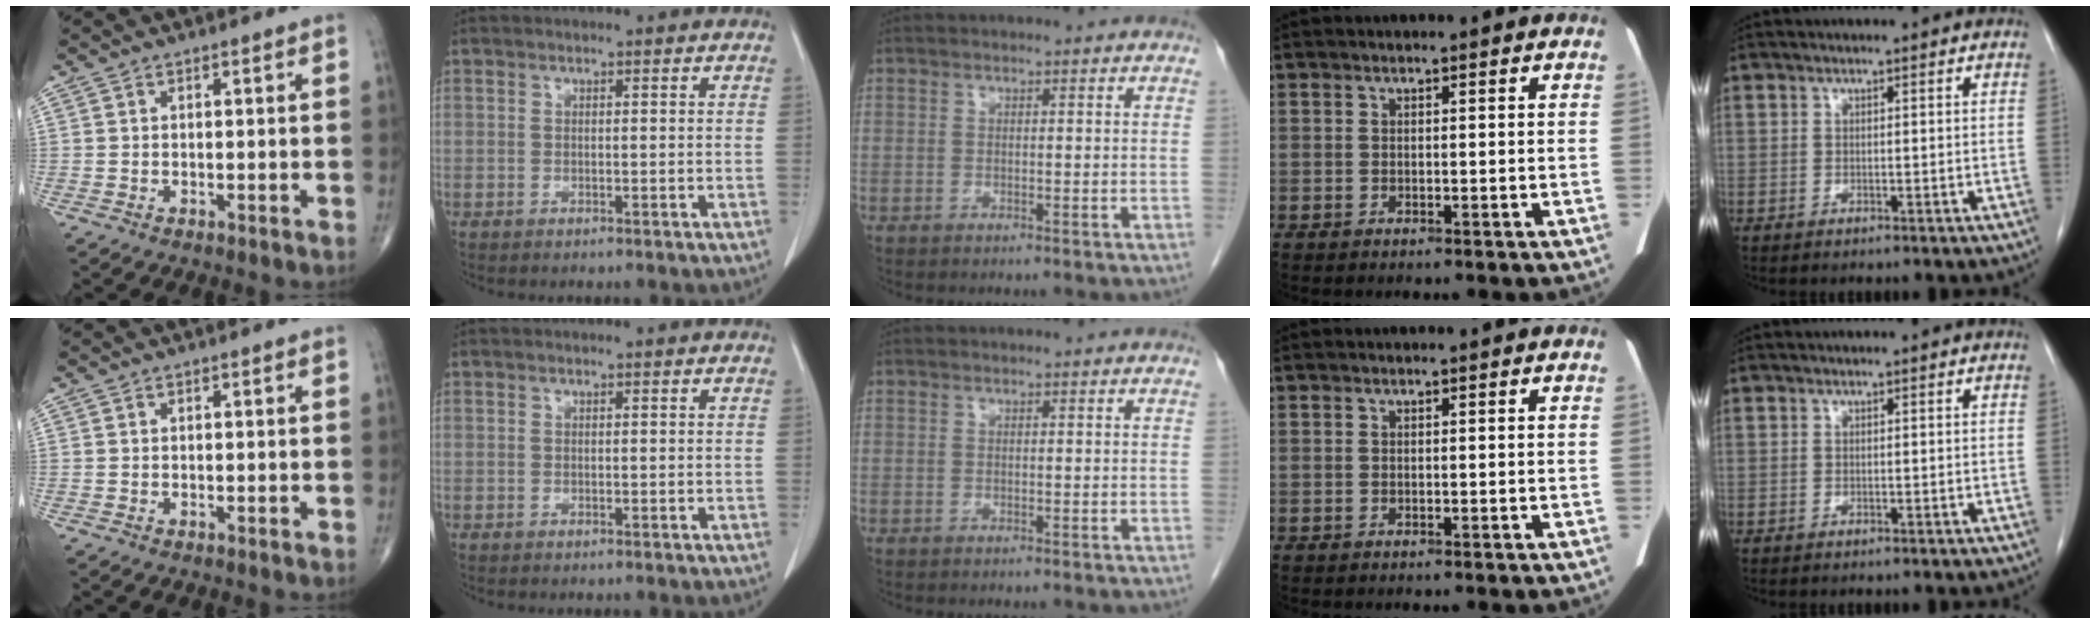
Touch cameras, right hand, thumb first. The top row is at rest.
{}